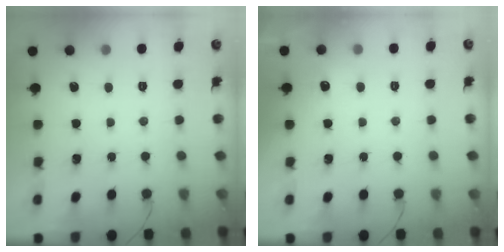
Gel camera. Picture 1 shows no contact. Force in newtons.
{"total": 4.1, "press": 3.9, "slide": 1.4}